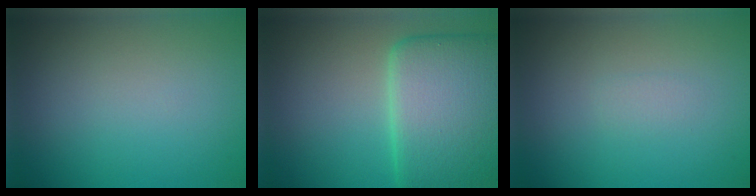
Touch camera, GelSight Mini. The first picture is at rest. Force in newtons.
{"total": 10.8, "press": 10.8, "slide": 0.3}
{"total": 0.7, "press": 0.6, "slide": 0.2}